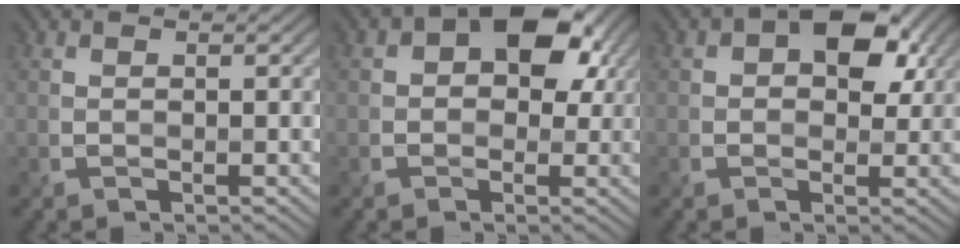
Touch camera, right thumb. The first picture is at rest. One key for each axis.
{"total": 8.0, "fx": 2.1, "fy": 5.6, "fz": 5.3, "tx": -0.063, "ty": 0.002, "tz": 0.024}
{"total": 7.3, "fx": 2.2, "fy": 4.8, "fz": 5.0, "tx": -0.071, "ty": -0.002, "tz": 0.027}